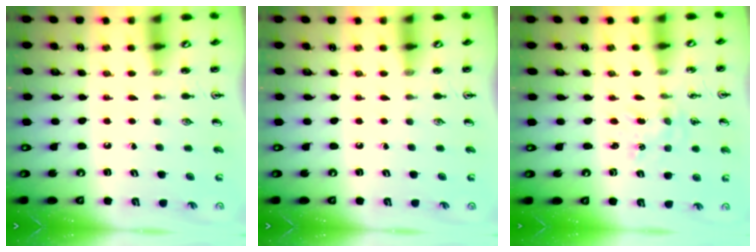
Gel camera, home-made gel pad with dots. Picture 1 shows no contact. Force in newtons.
{"total": 0.0}
{"total": 0.0}